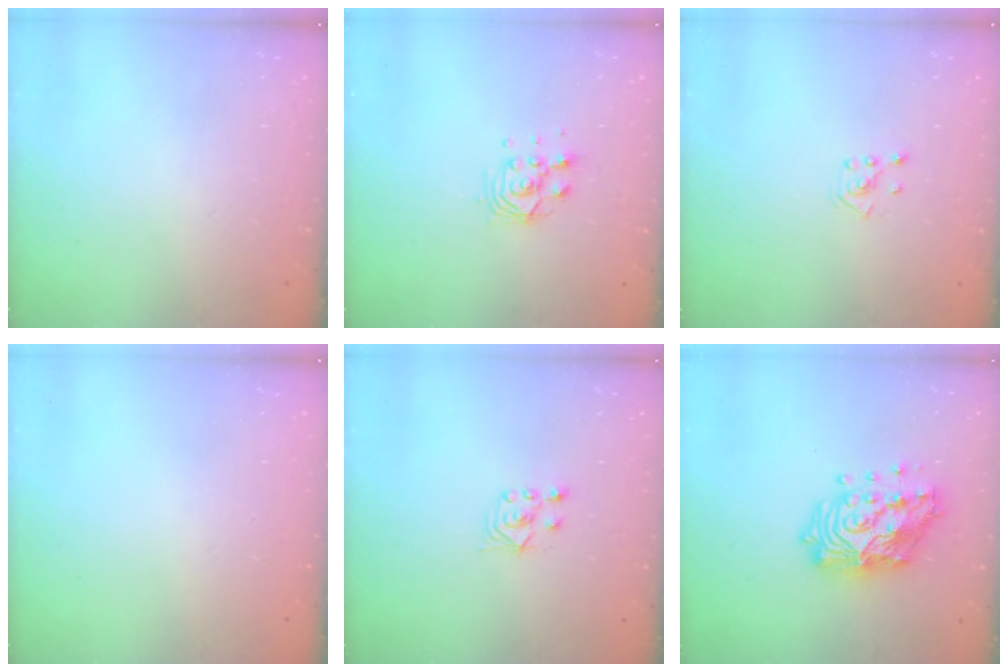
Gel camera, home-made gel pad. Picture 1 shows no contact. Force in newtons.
{"total": 7.4, "press": 7.4, "slide": 0.8}
{"total": 2.8, "press": 2.8, "slide": 0.2}
{"total": 0.0}
{"total": 3.0, "press": 2.8, "slide": 0.9}
{"total": 18.1, "press": 18.0, "slide": 1.5}